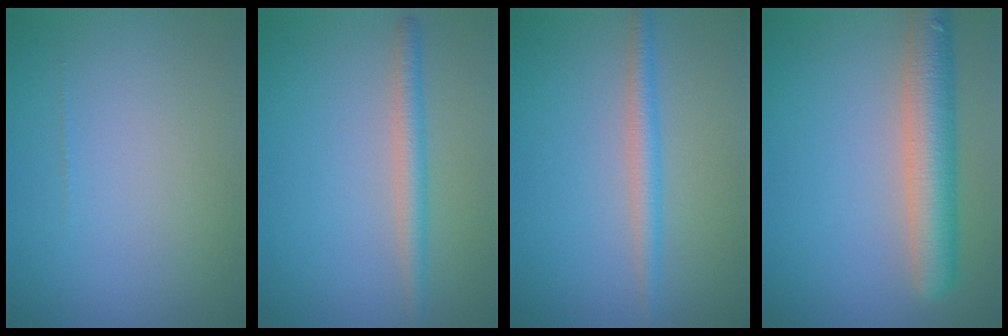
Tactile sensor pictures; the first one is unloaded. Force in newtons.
{"total": 2.3, "press": 2.3, "slide": 0.1}
{"total": 2.3, "press": 2.3, "slide": 0.1}
{"total": 6.1, "press": 6.1, "slide": 0.5}